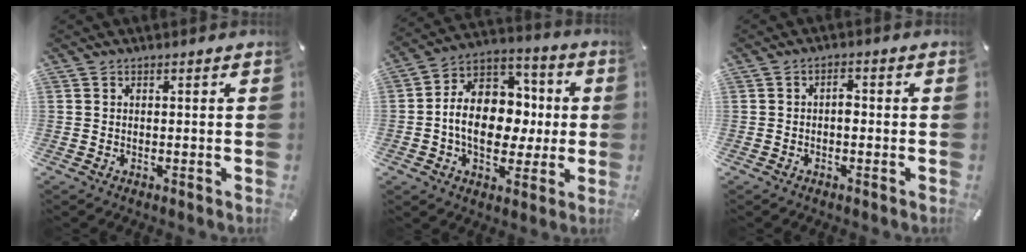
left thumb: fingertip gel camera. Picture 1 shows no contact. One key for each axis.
{"total": 15.0, "fx": -1.6, "fy": 11.8, "fz": 9.1, "tx": -0.152, "ty": 0.009, "tz": -0.023}
{"total": 2.3, "fx": -0.4, "fy": 1.3, "fz": 1.9, "tx": -0.037, "ty": 0.006, "tz": -0.010}